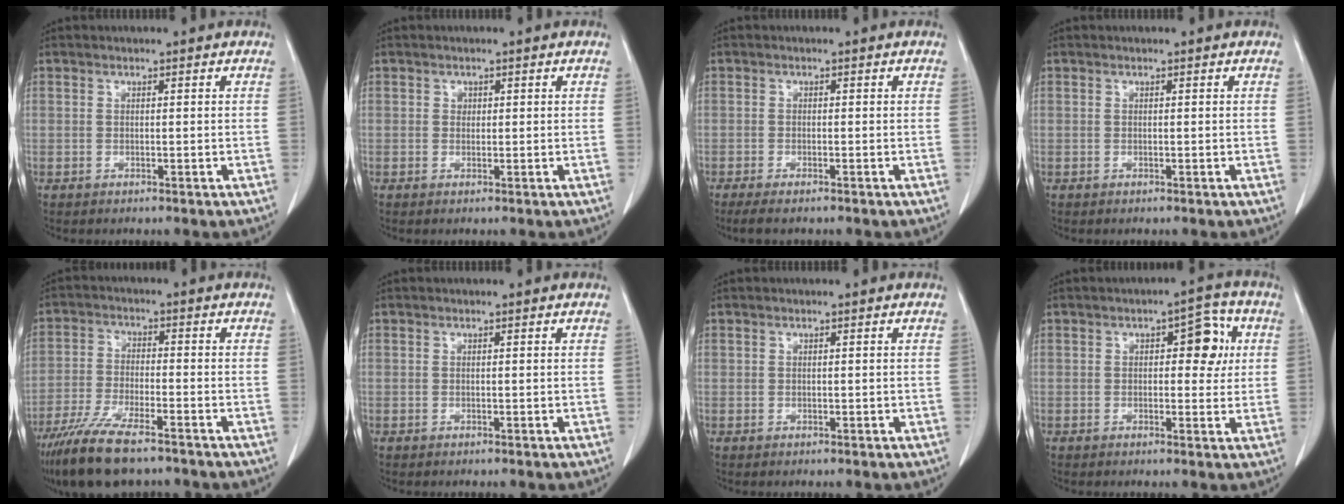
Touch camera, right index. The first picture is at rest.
{"total": 0.7, "force": [0.2, 0.6, 0.3], "torque": [0.001, 0.001, 0.003]}
{"total": 3.6, "force": [-2.9, 0.7, 2.1], "torque": [-0.034, -0.010, -0.040]}
{"total": 0.0}
{"total": 12.2, "force": [-9.4, 2.5, 7.5], "torque": [-0.139, -0.031, -0.161]}
{"total": 0.0}
{"total": 0.0}
{"total": 6.0, "force": [1.3, 2.8, 5.1], "torque": [-0.058, 0.020, 0.016]}